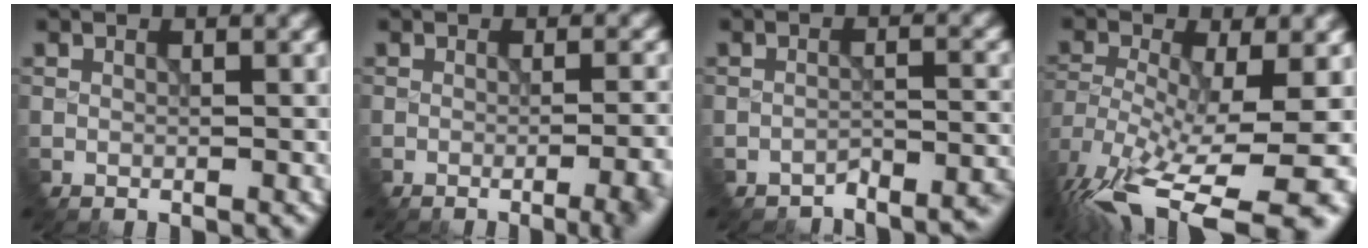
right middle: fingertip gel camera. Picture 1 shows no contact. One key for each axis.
{"total": 7.2, "fx": -2.6, "fy": 2.8, "fz": 6.1, "tx": -0.042, "ty": 0.009, "tz": -0.024}
{"total": 3.1, "fx": -3.1, "fy": 0.3, "fz": -0.2, "tx": -0.002, "ty": 0.006, "tz": -0.050}
{"total": 13.3, "fx": -7.2, "fy": 4.5, "fz": 10.2, "tx": -0.223, "ty": -0.025, "tz": -0.094}